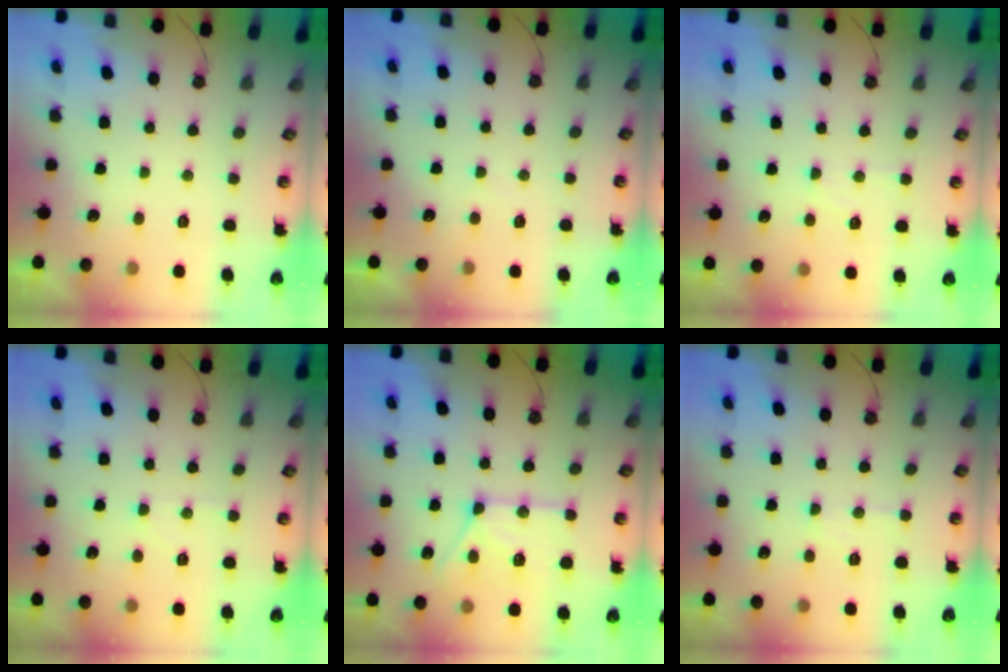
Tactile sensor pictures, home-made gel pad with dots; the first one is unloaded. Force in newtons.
{"total": 3.1, "press": 3.1, "slide": 0.3}
{"total": 7.1, "press": 7.1, "slide": 0.6}
{"total": 3.4, "press": 3.4, "slide": 0.6}
{"total": 14.9, "press": 14.8, "slide": 1.5}
{"total": 6.0, "press": 6.0, "slide": 0.5}